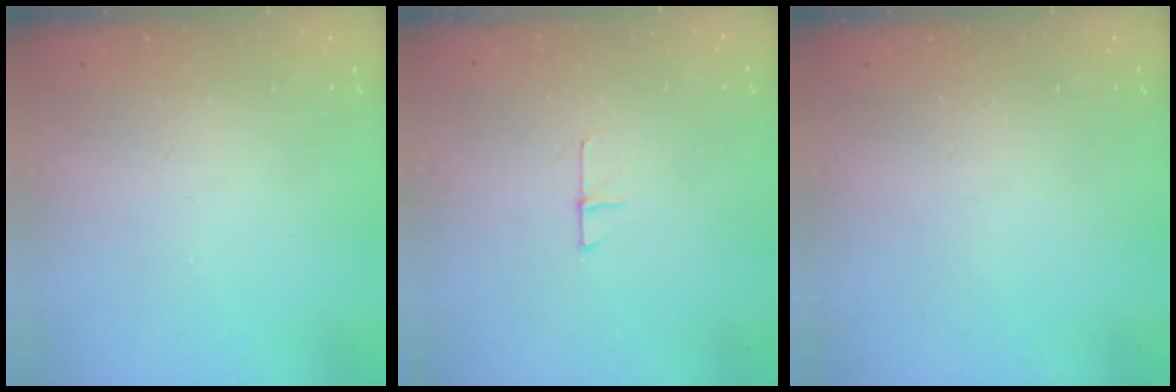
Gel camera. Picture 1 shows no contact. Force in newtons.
{"total": 4.5, "press": 4.5, "slide": 0.4}
{"total": 0.0}